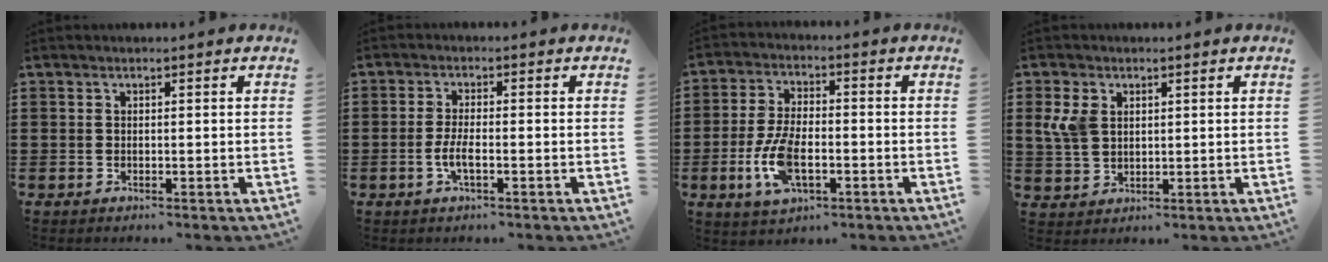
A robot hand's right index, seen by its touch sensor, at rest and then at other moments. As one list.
[{"total": 3.1, "force": [-1.1, 0.7, 2.8], "torque": [-0.063, -0.003, -0.024]}, {"total": 8.2, "force": [-2.6, 3.7, 6.9], "torque": [-0.163, -0.010, -0.052]}, {"total": 4.8, "force": [1.4, 3.4, 3.1], "torque": [-0.088, 0.006, 0.022]}]